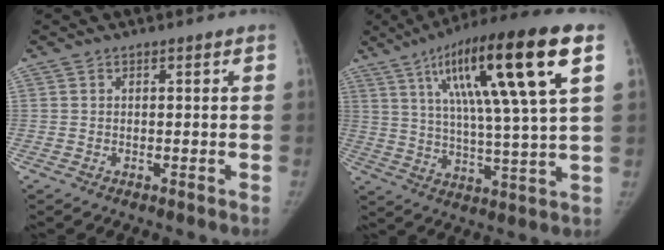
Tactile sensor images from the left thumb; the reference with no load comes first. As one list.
[{"total": 23.0, "force": [9.5, 3.4, 20.7], "torque": [-0.339, -0.009, 0.147]}]